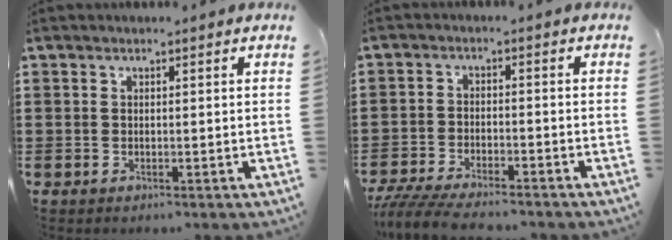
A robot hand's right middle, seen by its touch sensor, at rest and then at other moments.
{"total": 5.3, "force": [-5.0, 0.5, 1.6], "torque": [-0.045, -0.011, -0.099]}